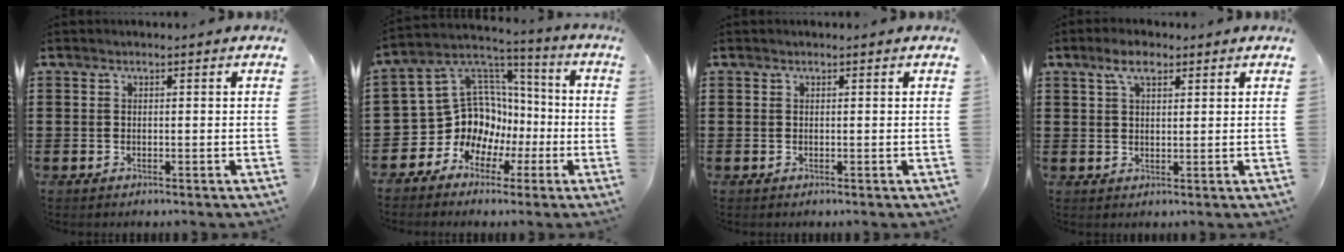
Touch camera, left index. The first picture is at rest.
{"total": 12.0, "force": [-2.7, 11.1, 3.6], "torque": [-0.113, -0.010, -0.042]}
{"total": 0.0}
{"total": 4.4, "force": [2.6, 1.6, 3.1], "torque": [-0.066, 0.008, 0.046]}